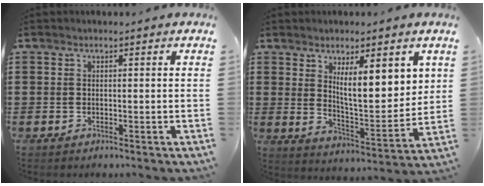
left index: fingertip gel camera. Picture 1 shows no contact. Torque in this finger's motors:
{"motor_torque": [1.33, -0.81, 0.41, 0.21]}